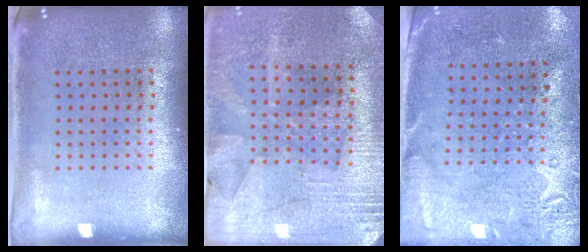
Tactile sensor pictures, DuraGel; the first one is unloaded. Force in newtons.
{"total": 2.8, "press": 2.7, "slide": 0.7}
{"total": 2.7, "press": 2.2, "slide": 1.5}